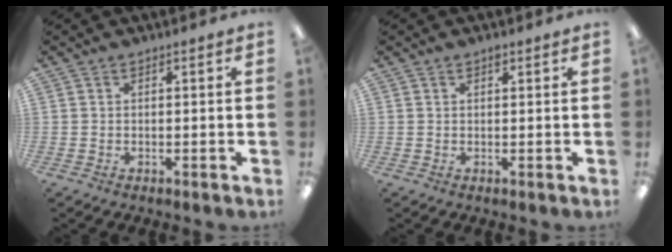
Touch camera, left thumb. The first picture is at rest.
{"total": 1.0, "force": [0.8, 0.3, 0.5], "torque": [-0.004, -0.002, 0.012]}